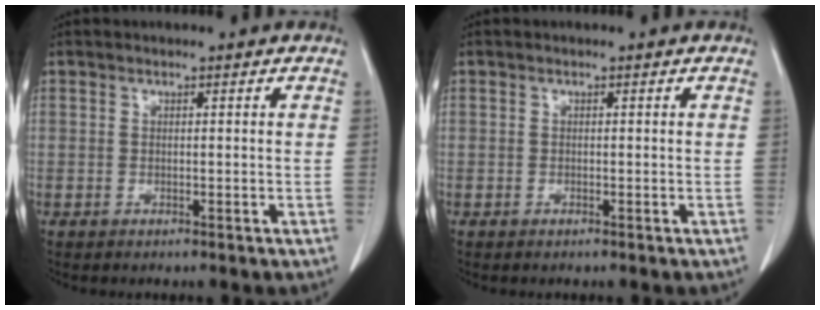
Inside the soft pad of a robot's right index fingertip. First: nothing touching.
{"total": 0.0}